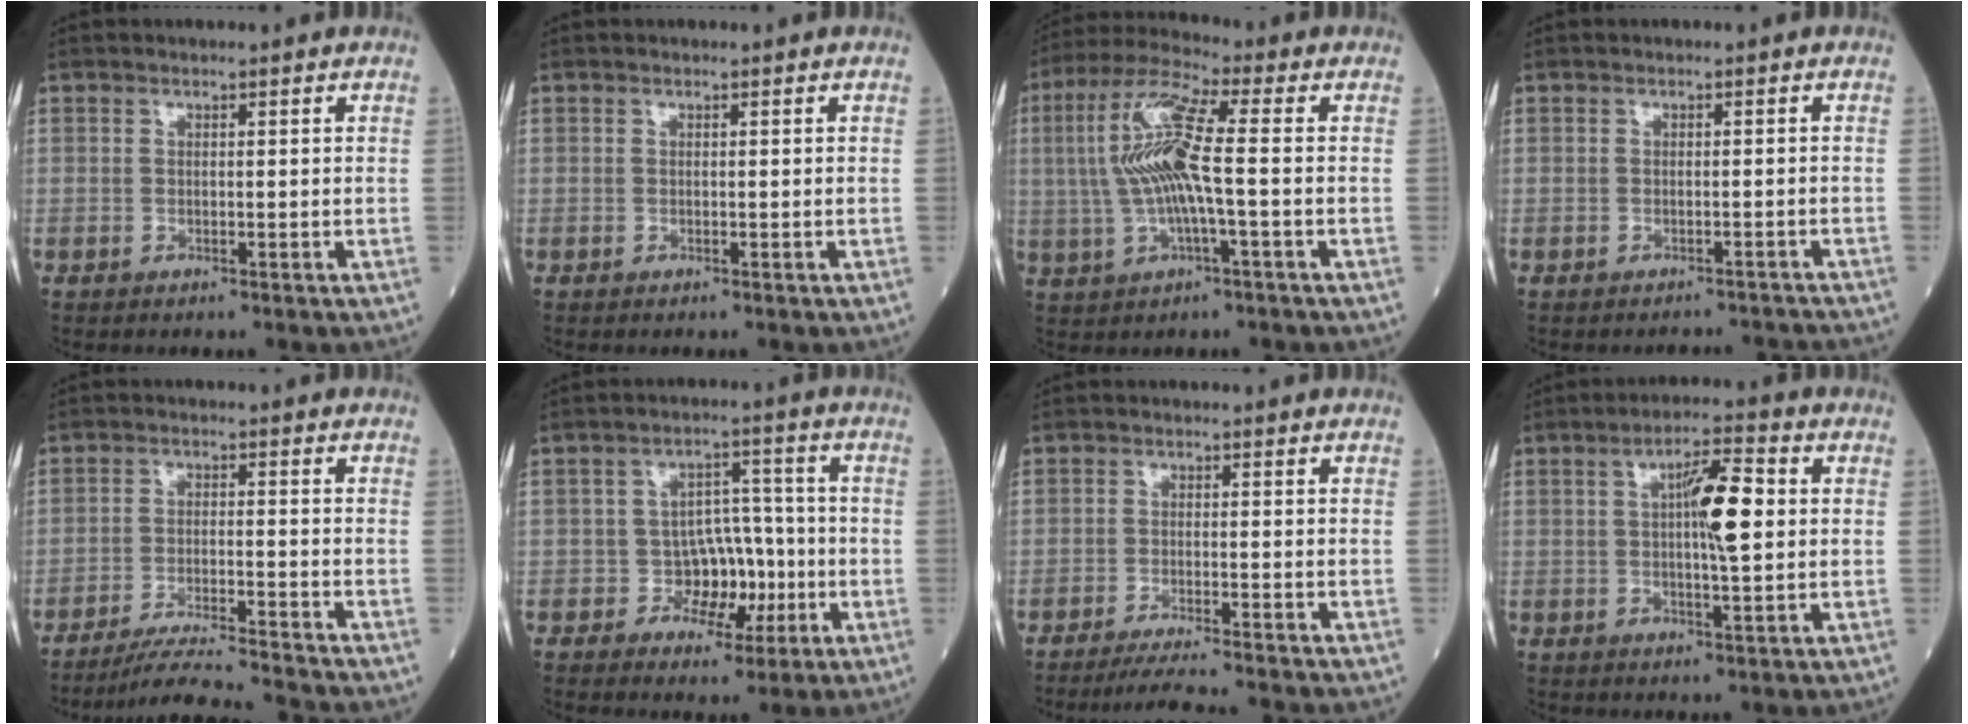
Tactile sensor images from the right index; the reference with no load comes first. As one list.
[{"total": 0.0}, {"total": 11.4, "force": [0.1, 1.3, 11.4], "torque": [-0.241, 0.017, -0.002]}, {"total": 4.2, "force": [-4.2, 0.6, 0.1], "torque": [0.003, 0.001, -0.044]}, {"total": 11.6, "force": [-10.9, -1.4, 3.6], "torque": [-0.055, -0.018, -0.180]}, {"total": 6.5, "force": [-1.9, 4.8, 4.0], "torque": [-0.047, 0.020, -0.028]}, {"total": 9.0, "force": [-8.2, -0.5, 3.7], "torque": [-0.043, -0.018, -0.125]}, {"total": 7.9, "force": [1.0, 1.2, 7.8], "torque": [-0.127, 0.012, 0.014]}]